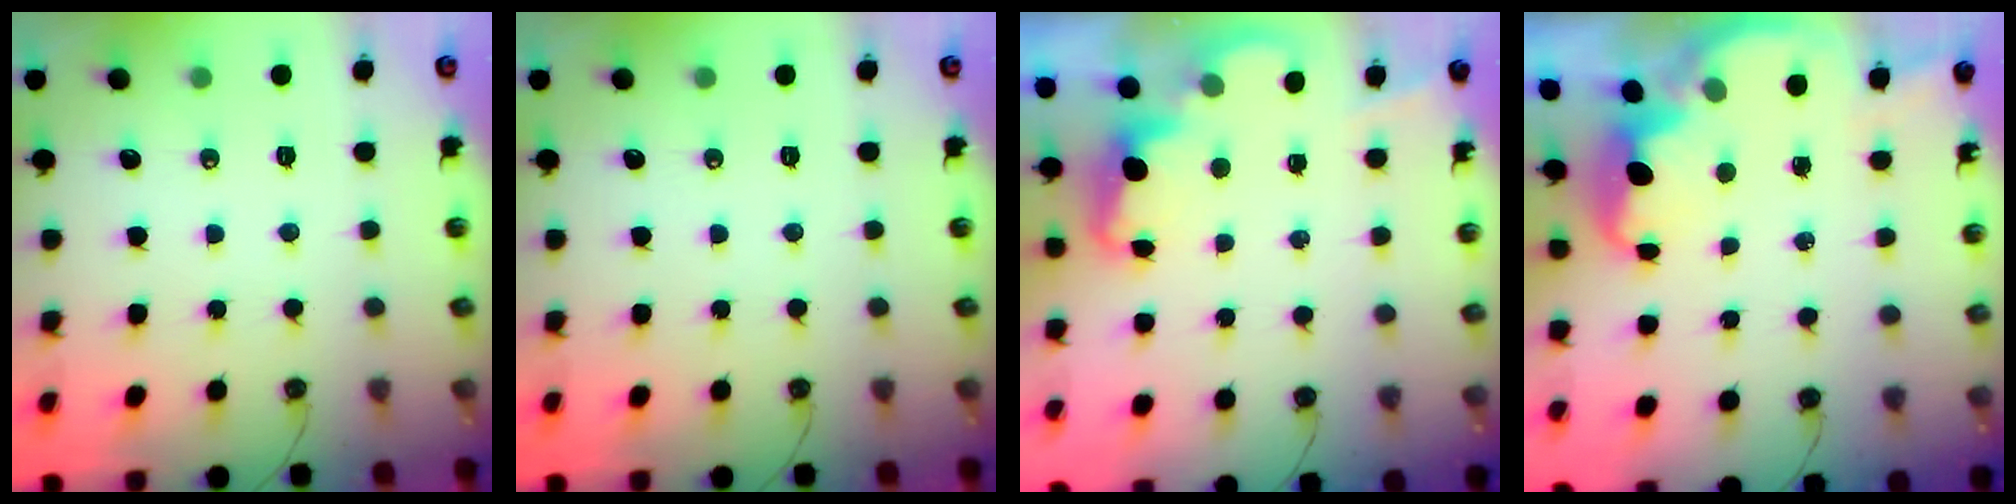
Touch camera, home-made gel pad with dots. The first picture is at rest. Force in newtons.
{"total": 0.0}
{"total": 2.3, "press": 2.3, "slide": 0.5}
{"total": 3.1, "press": 3.1, "slide": 0.6}